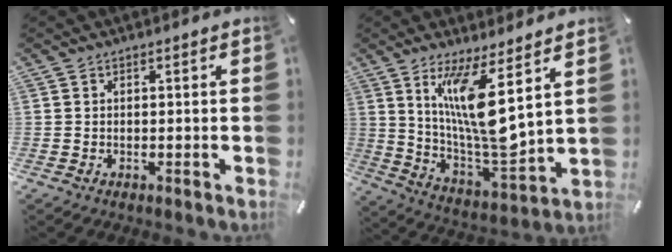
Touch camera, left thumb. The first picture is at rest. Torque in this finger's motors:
{"motor_torque": [2.93, 2.07, 2.17, -0.60, 0.44]}